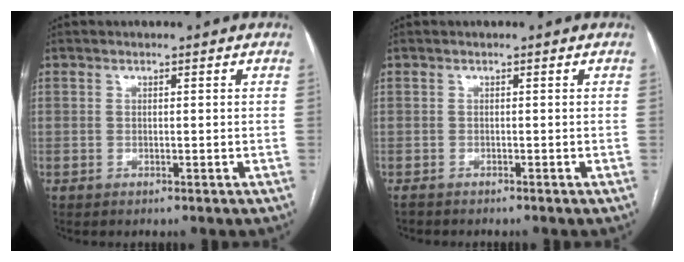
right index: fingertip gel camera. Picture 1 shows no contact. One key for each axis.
{"total": 0.6, "fx": -0.6, "fy": 0.0, "fz": -0.1, "tx": -0.003, "ty": -0.002, "tz": -0.011}